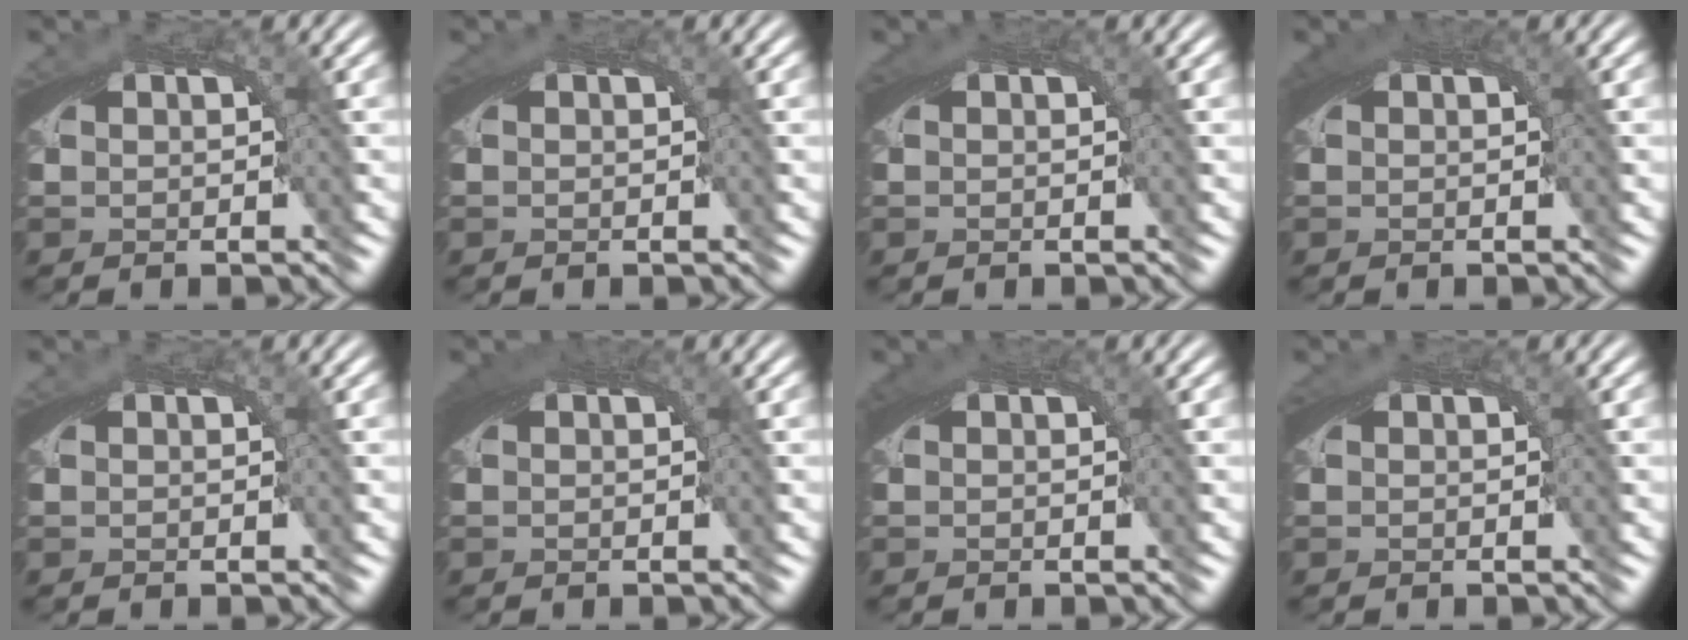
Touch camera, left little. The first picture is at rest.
{"total": 0.7, "force": [0.2, 0.0, 0.7], "torque": [-0.009, 0.000, 0.004]}
{"total": 1.0, "force": [0.3, 0.0, 0.9], "torque": [-0.012, 0.001, 0.006]}
{"total": 1.9, "force": [0.7, 0.3, 1.7], "torque": [-0.020, 0.005, 0.010]}
{"total": 0.0}
{"total": 2.5, "force": [0.9, 0.6, 2.3], "torque": [-0.027, 0.007, 0.012]}
{"total": 1.4, "force": [0.5, 0.1, 1.2], "torque": [-0.016, 0.002, 0.008]}
{"total": 0.7, "force": [0.2, 0.1, 0.7], "torque": [-0.009, 0.001, 0.004]}